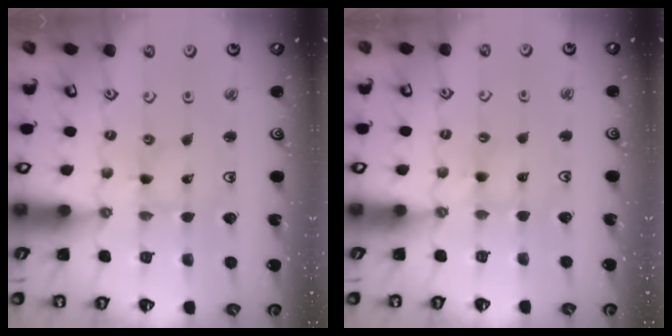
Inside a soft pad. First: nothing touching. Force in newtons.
{"total": 2.3, "press": 2.3, "slide": 0.4}